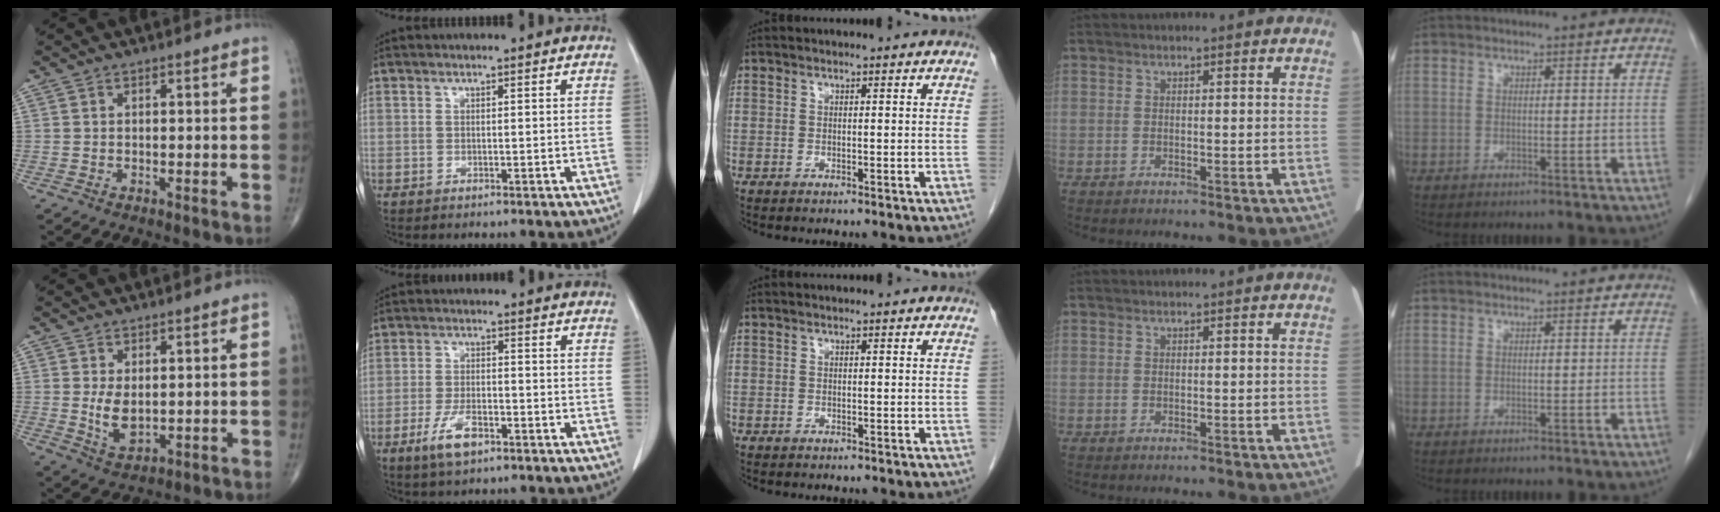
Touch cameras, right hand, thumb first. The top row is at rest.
{"thumb": {"total": 5.2, "force": [0.3, 3.0, 4.2], "torque": [-0.070, -0.016, 0.018]}, "index": {"total": 5.5, "force": [-3.1, 1.8, 4.2], "torque": [-0.086, -0.004, -0.055]}, "middle": {"total": 0.6, "force": [-0.4, 0.4, 0.0], "torque": [-0.007, 0.003, -0.009]}}